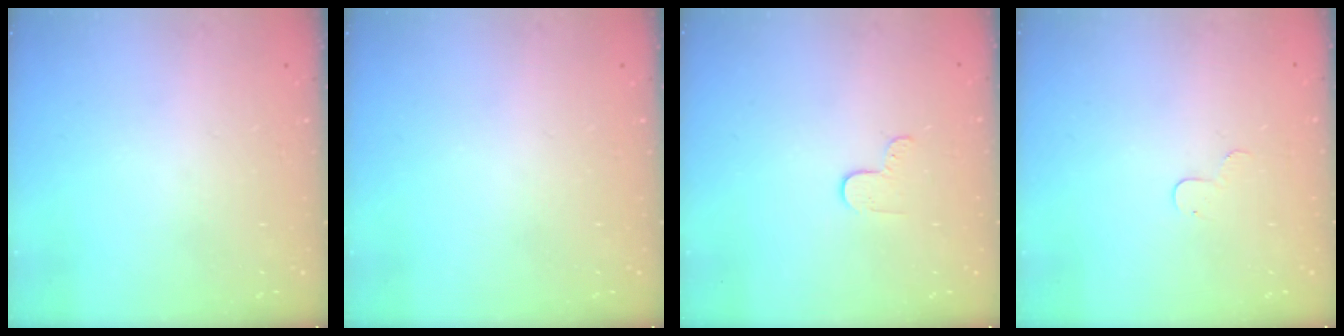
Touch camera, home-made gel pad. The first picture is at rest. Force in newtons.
{"total": 0.0}
{"total": 3.2, "press": 3.2, "slide": 0.3}
{"total": 3.7, "press": 3.7, "slide": 0.4}